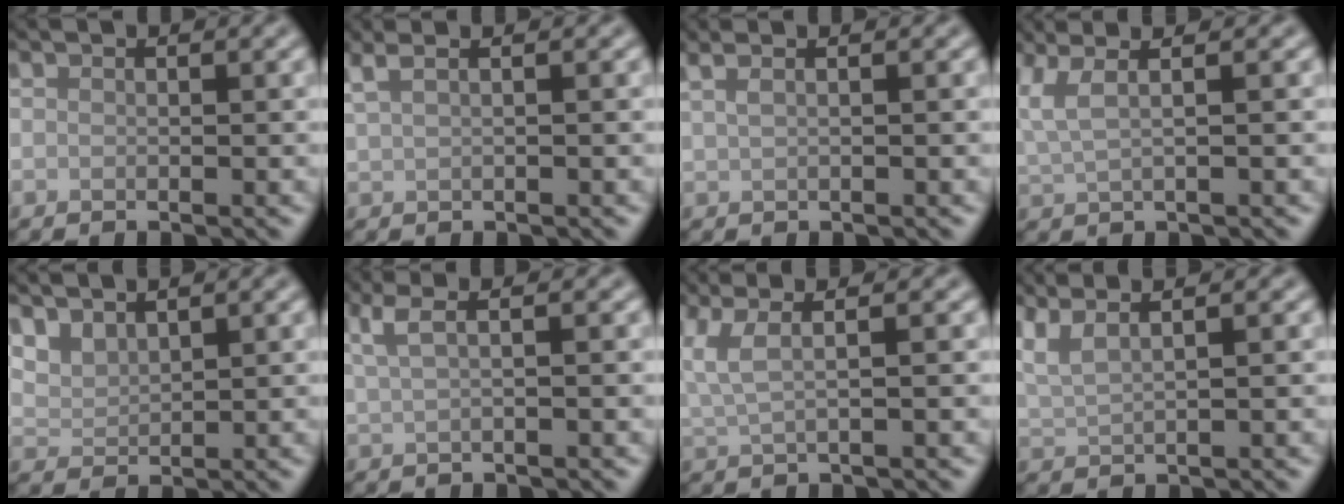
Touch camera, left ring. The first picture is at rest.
{"total": 3.1, "force": [1.9, 1.3, 2.0], "torque": [-0.027, 0.015, 0.010]}
{"total": 2.7, "force": [1.5, 1.3, 1.8], "torque": [-0.021, 0.009, 0.006]}
{"total": 3.3, "force": [1.7, 1.0, 2.7], "torque": [-0.053, 0.009, 0.029]}
{"total": 2.5, "force": [2.2, 0.7, 0.8], "torque": [-0.020, 0.001, 0.049]}
{"total": 2.8, "force": [1.2, 0.9, 2.3], "torque": [-0.036, 0.002, 0.015]}
{"total": 3.1, "force": [1.3, 0.8, 2.7], "torque": [-0.058, 0.005, 0.024]}
{"total": 3.5, "force": [2.5, 0.9, 2.2], "torque": [-0.041, 0.017, 0.034]}